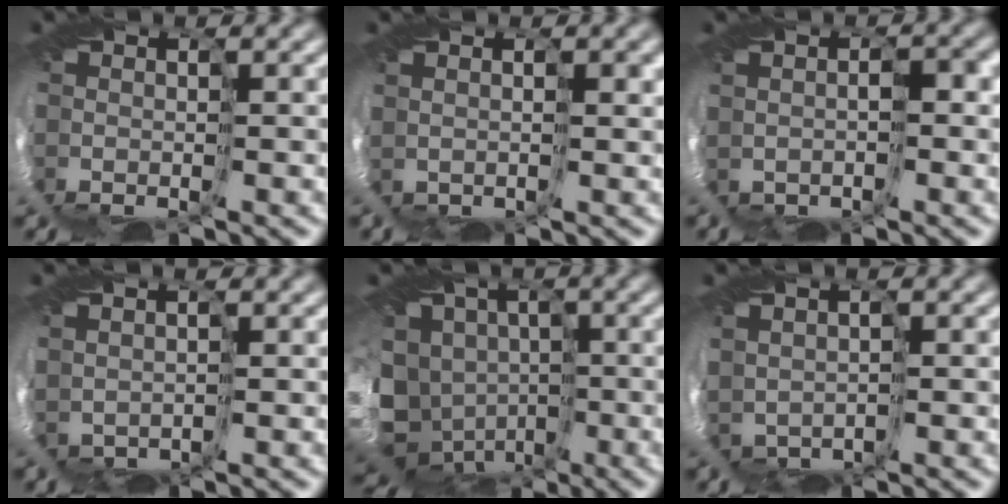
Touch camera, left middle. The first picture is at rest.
{"total": 1.1, "force": [0.8, 0.5, 0.5], "torque": [-0.005, 0.013, 0.020]}
{"total": 1.2, "force": [-0.5, 0.8, 0.8], "torque": [-0.011, 0.011, 0.000]}
{"total": 1.0, "force": [0.9, 0.5, -0.1], "torque": [-0.004, 0.004, 0.018]}
{"total": 13.5, "force": [-4.6, 11.2, 6.0], "torque": [-0.153, -0.009, -0.086]}
{"total": 1.2, "force": [0.5, 1.1, 0.2], "torque": [-0.012, -0.002, 0.010]}